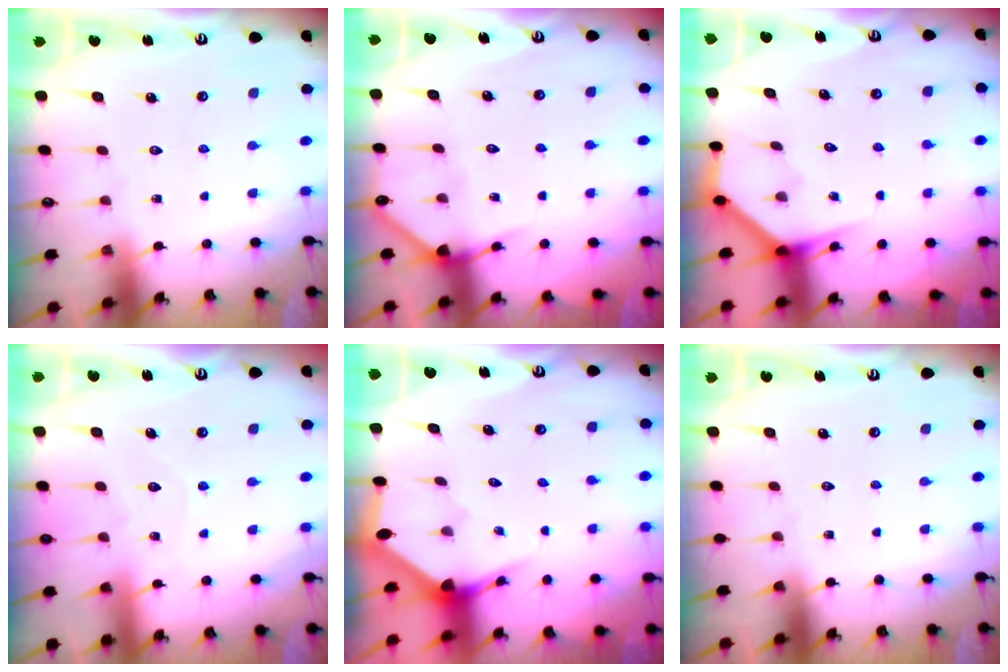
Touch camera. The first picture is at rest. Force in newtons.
{"total": 4.5, "press": 4.5, "slide": 0.3}
{"total": 4.0, "press": 4.0, "slide": 0.2}
{"total": 6.0, "press": 6.0, "slide": 0.6}
{"total": 2.9, "press": 2.9, "slide": 0.2}
{"total": 0.0}